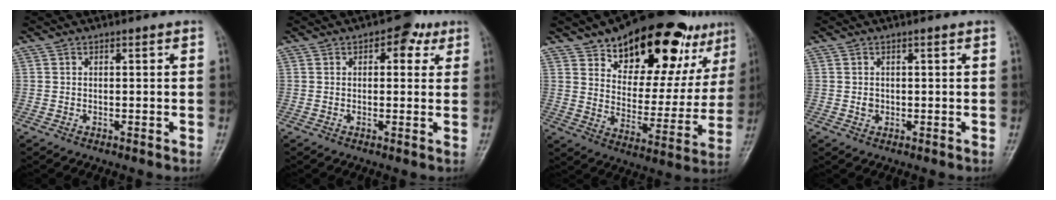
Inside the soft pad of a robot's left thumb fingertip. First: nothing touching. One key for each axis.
{"total": 4.8, "fx": 2.2, "fy": 2.9, "fz": 3.2, "tx": -0.010, "ty": -0.001, "tz": 0.019}
{"total": 25.2, "fx": 16.3, "fy": 11.5, "fz": 15.3, "tx": -0.174, "ty": -0.059, "tz": 0.241}
{"total": 1.1, "fx": 0.2, "fy": 0.9, "fz": 0.6, "tx": -0.004, "ty": 0.001, "tz": 0.005}